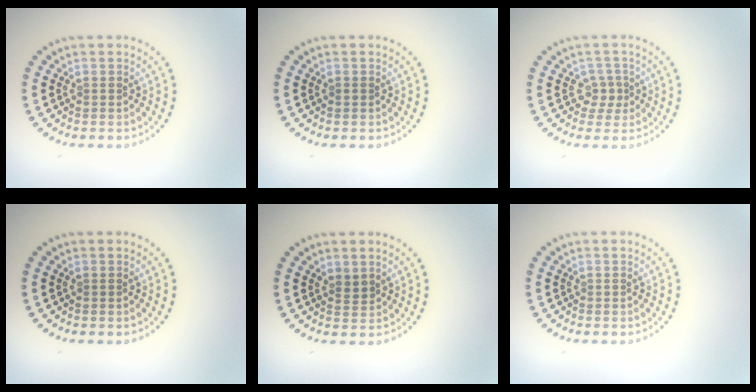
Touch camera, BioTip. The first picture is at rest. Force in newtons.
{"total": 0.5, "press": 0.5, "slide": 0.1}
{"total": 1.7, "press": 1.4, "slide": 1.1}
{"total": 0.0}
{"total": 1.2, "press": 1.0, "slide": 0.7}
{"total": 0.0}